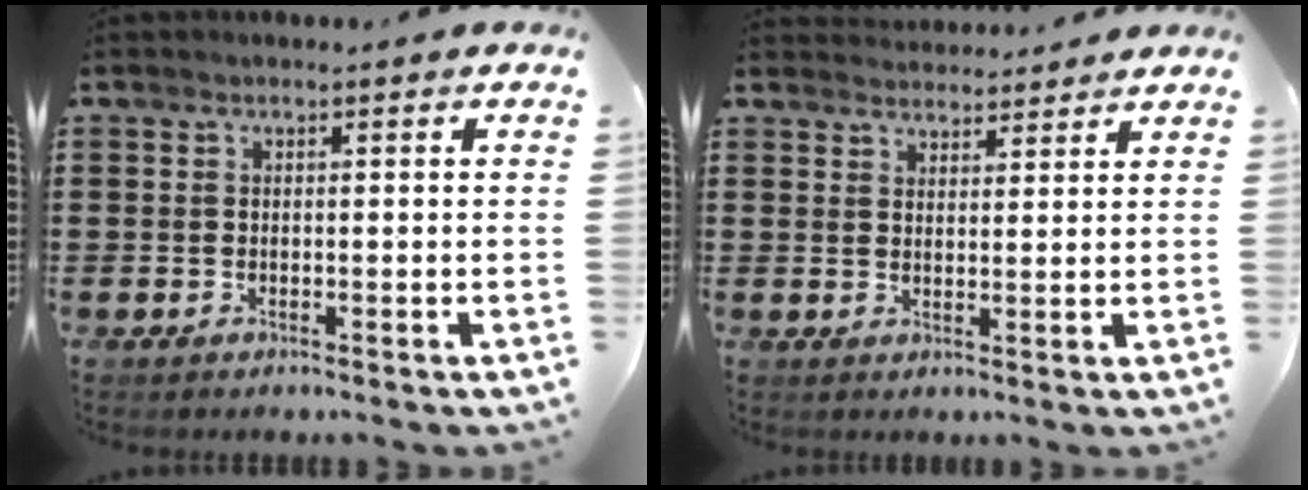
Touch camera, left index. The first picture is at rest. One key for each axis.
{"total": 2.9, "fx": 2.9, "fy": 0.2, "fz": -0.3, "tx": -0.004, "ty": -0.007, "tz": 0.056}